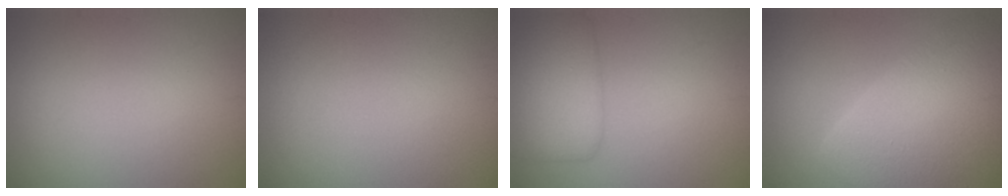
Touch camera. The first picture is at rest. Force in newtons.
{"total": 0.0}
{"total": 4.2, "press": 4.2, "slide": 0.1}
{"total": 8.9, "press": 8.9, "slide": 0.5}